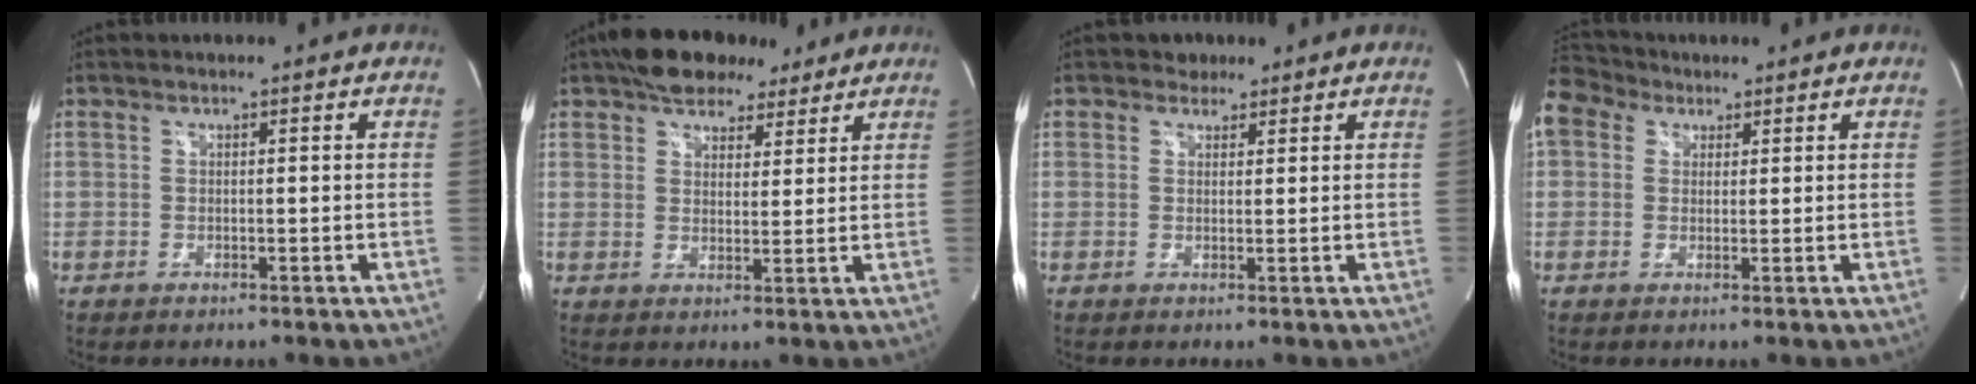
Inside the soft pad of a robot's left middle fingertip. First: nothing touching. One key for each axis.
{"total": 10.4, "fx": 8.0, "fy": 4.9, "fz": 4.5, "tx": -0.063, "ty": 0.029, "tz": 0.125}
{"total": 2.1, "fx": 1.5, "fy": 1.5, "fz": -0.1, "tx": 0.003, "ty": 0.005, "tz": 0.017}
{"total": 7.4, "fx": 4.7, "fy": 5.2, "fz": 2.3, "tx": -0.057, "ty": 0.047, "tz": 0.096}